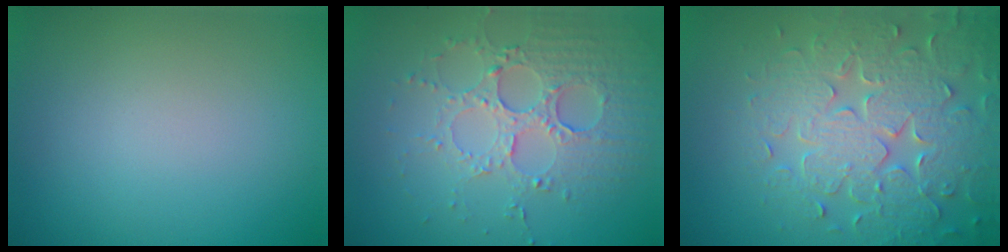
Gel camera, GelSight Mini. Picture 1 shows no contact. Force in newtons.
{"total": 4.0, "press": 3.8, "slide": 1.3}
{"total": 7.1, "press": 5.8, "slide": 4.2}